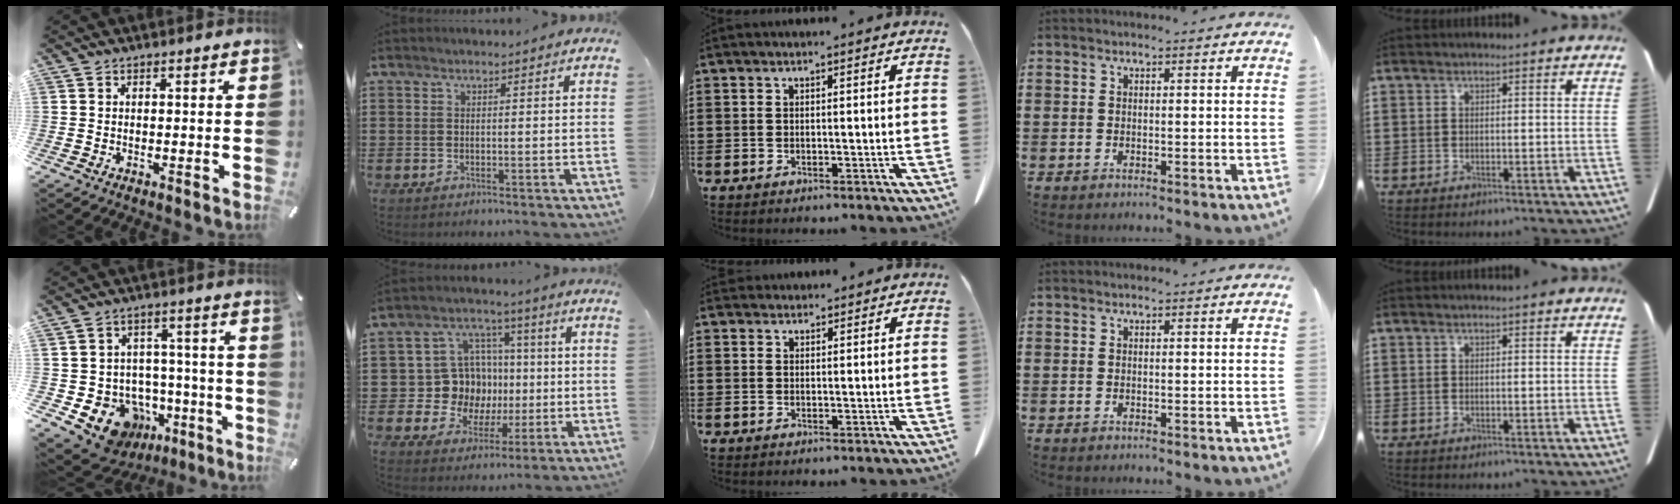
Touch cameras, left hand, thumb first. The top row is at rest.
{"thumb": {"total": 12.7, "force": [-5.8, 10.3, 4.5], "torque": [-0.056, 0.030, -0.084]}, "index": {"total": 11.2, "force": [0.4, 10.7, 3.2], "torque": [-0.104, 0.001, 0.021]}, "middle": {"total": 1.5, "force": [1.4, 0.6, 0.1], "torque": [-0.005, 0.001, 0.028]}}